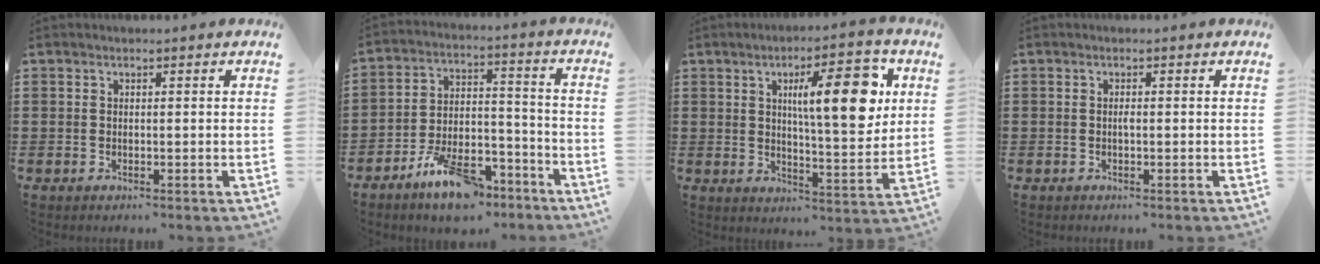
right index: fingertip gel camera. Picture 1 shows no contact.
{"total": 10.3, "force": [-7.9, 4.0, 5.1], "torque": [-0.085, 0.036, -0.143]}
{"total": 12.1, "force": [4.0, 3.5, 10.8], "torque": [-0.163, -0.006, 0.057]}
{"total": 0.7, "force": [-0.1, 0.1, 0.7], "torque": [-0.014, -0.003, -0.002]}